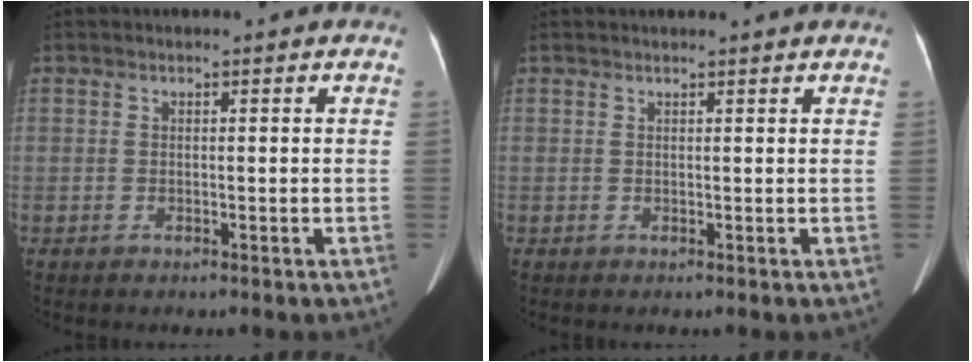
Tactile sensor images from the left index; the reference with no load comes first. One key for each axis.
{"total": 2.2, "fx": 2.1, "fy": -0.4, "fz": 0.6, "tx": -0.015, "ty": 0.013, "tz": 0.028}